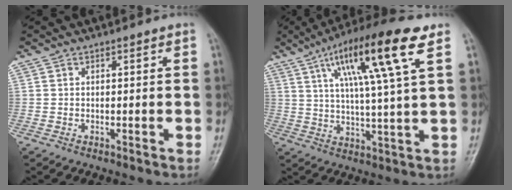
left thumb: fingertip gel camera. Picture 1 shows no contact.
{"total": 16.9, "force": [7.4, 1.8, 15.1], "torque": [-0.263, -0.009, 0.121]}